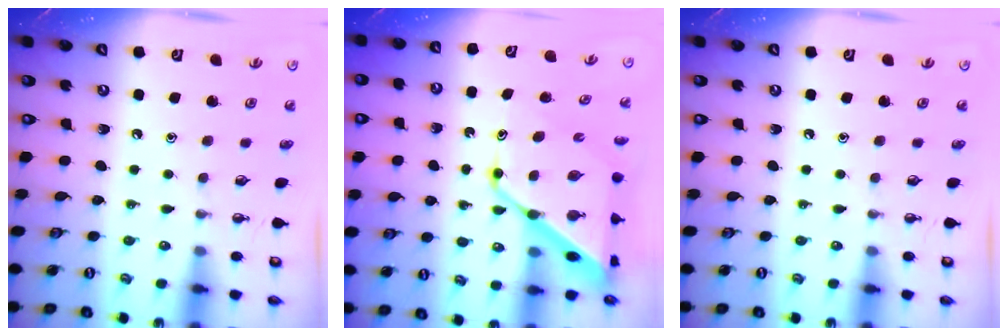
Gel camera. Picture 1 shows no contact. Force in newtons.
{"total": 16.5, "press": 16.4, "slide": 1.4}
{"total": 0.0}